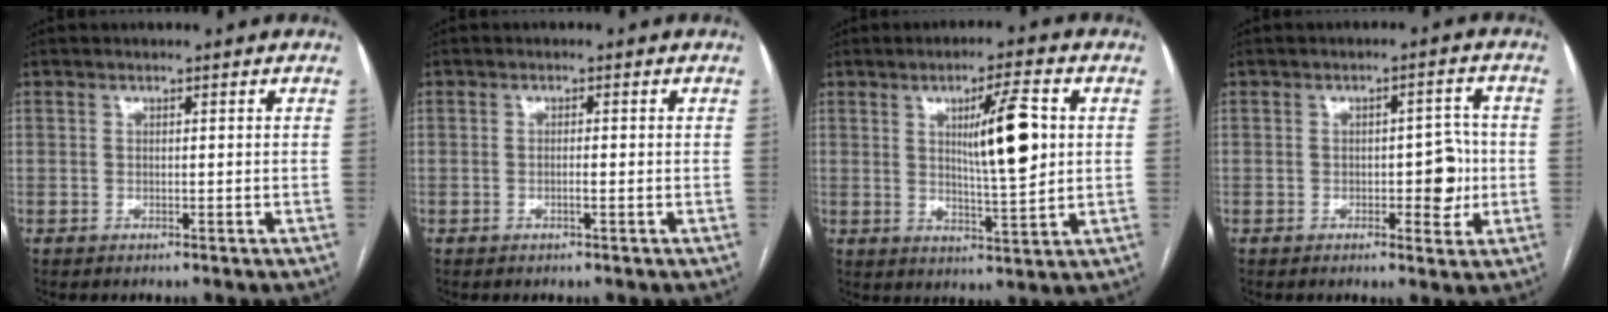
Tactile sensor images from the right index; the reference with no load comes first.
{"total": 1.1, "force": [-0.4, 0.0, 1.1], "torque": [-0.020, 0.000, -0.007]}
{"total": 9.6, "force": [2.1, 1.1, 9.4], "torque": [-0.149, 0.000, 0.037]}
{"total": 5.6, "force": [-0.8, 2.5, 4.9], "torque": [-0.057, 0.010, -0.006]}